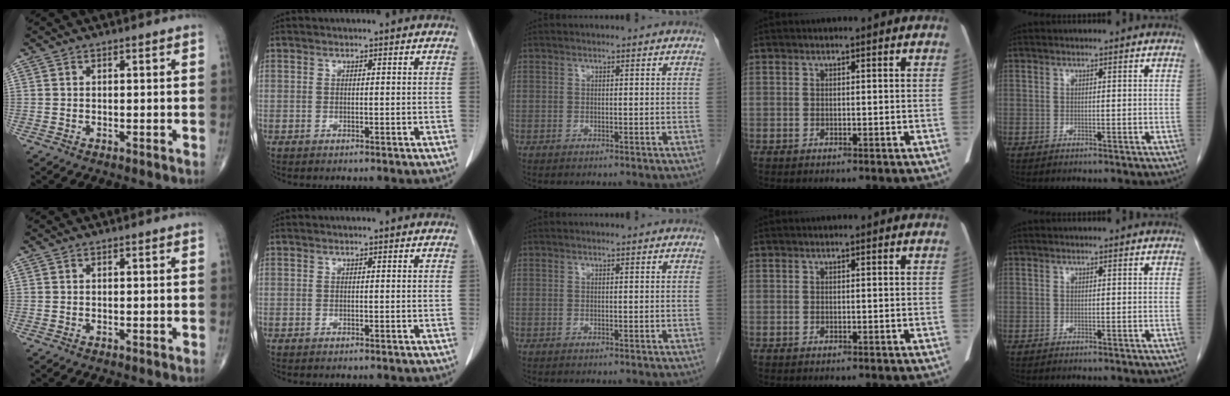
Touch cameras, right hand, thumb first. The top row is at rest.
{}